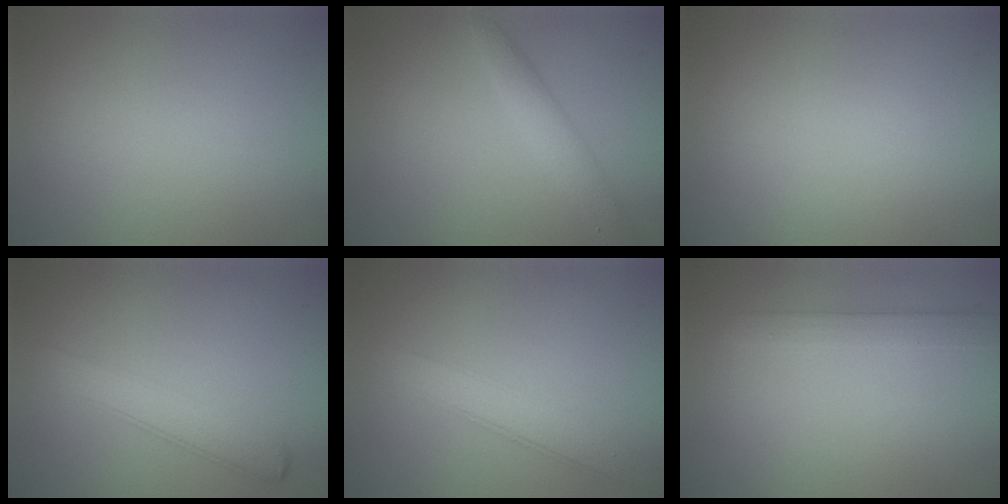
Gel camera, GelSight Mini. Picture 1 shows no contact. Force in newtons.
{"total": 2.2, "press": 2.2, "slide": 0.1}
{"total": 0.0}
{"total": 2.9, "press": 2.9, "slide": 0.1}
{"total": 2.9, "press": 2.9, "slide": 0.1}
{"total": 2.3, "press": 2.3, "slide": 0.2}